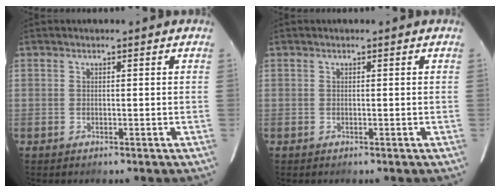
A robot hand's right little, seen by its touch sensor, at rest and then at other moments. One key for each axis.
{"total": 0.0}